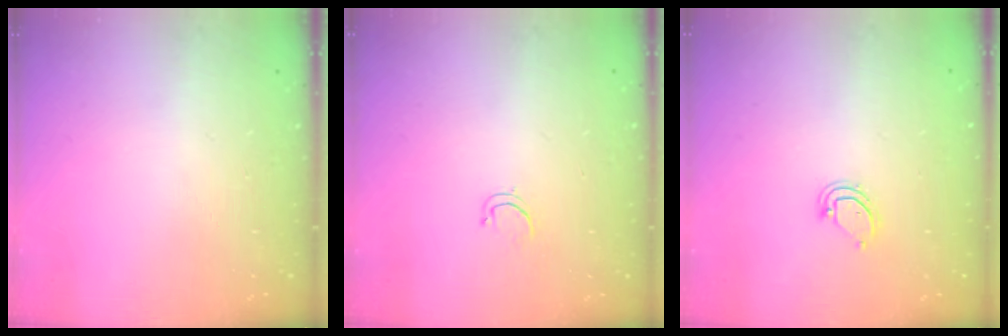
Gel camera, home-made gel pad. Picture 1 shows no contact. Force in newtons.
{"total": 2.6, "press": 2.5, "slide": 0.4}
{"total": 3.1, "press": 3.1, "slide": 0.2}